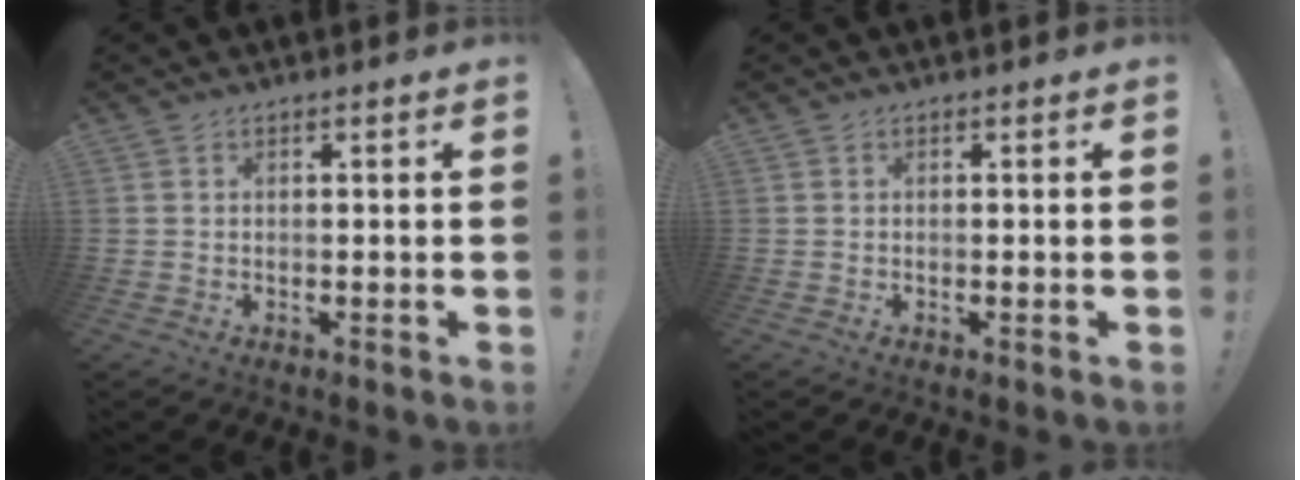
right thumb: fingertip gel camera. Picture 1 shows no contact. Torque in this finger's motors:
{"motor_torque": [0.08, -0.49, -0.26, 0.18, 0.05]}